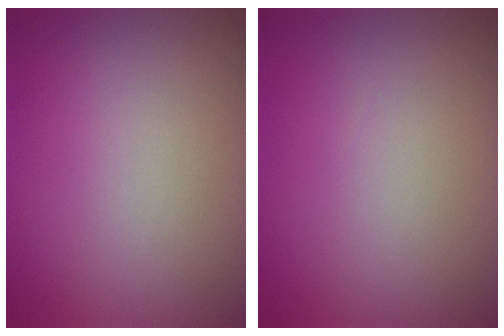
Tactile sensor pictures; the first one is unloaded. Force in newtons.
{"total": 0.0}